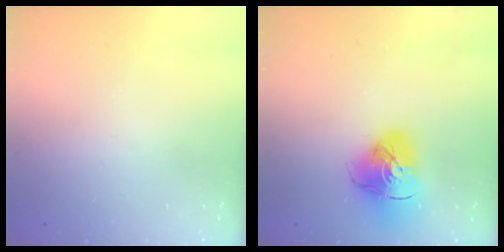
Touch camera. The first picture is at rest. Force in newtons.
{"total": 16.1, "press": 16.0, "slide": 2.1}